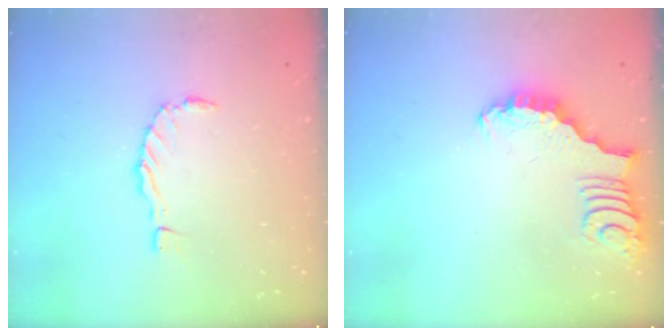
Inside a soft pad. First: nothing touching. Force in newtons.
{"total": 3.0, "press": 2.9, "slide": 0.3}